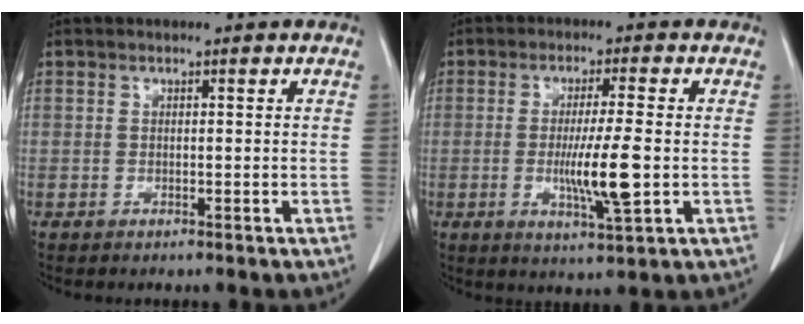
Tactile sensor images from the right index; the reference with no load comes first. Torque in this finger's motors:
{"motor_torque": [1.37, 0.57, 0.50, 0.10]}